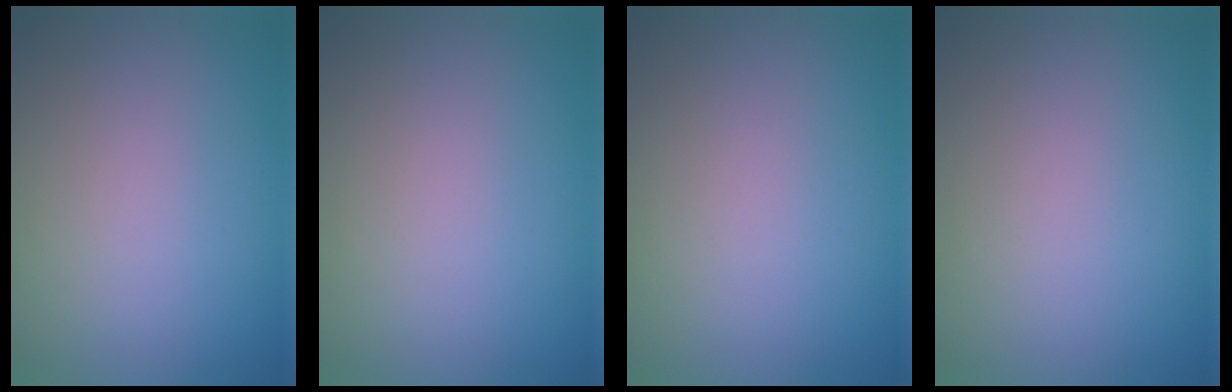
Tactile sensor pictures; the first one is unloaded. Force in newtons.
{"total": 0.0}
{"total": 0.0}
{"total": 0.0}